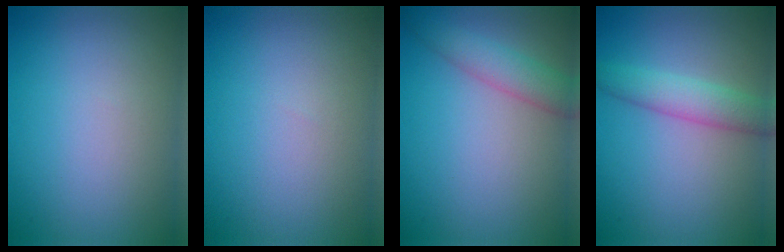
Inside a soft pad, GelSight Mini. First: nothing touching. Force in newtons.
{"total": 0.0}
{"total": 3.2, "press": 3.1, "slide": 0.3}
{"total": 3.3, "press": 3.3, "slide": 0.0}